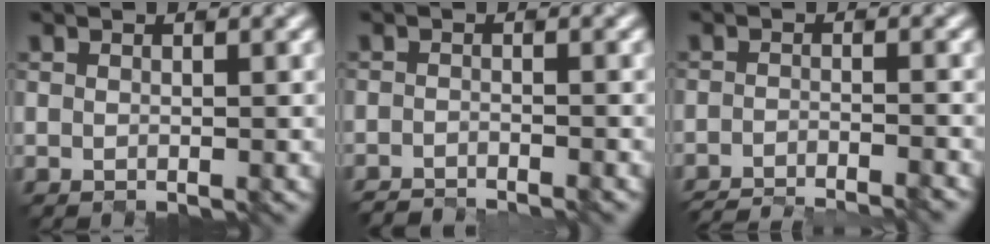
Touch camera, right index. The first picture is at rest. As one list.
[{"total": 2.0, "force": [-2.0, -0.1, -0.1], "torque": [0.013, -0.005, -0.035]}, {"total": 6.0, "force": [-5.8, 0.5, 1.5], "torque": [-0.010, -0.006, -0.080]}]